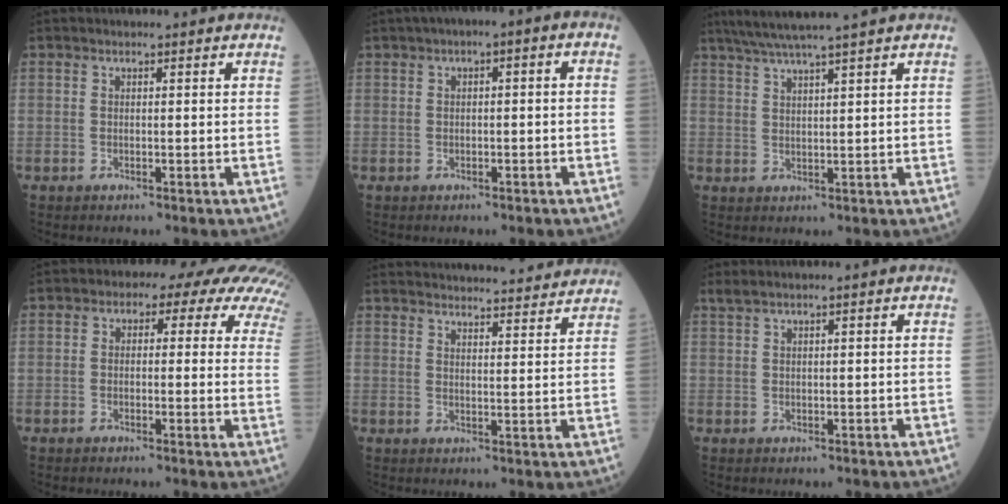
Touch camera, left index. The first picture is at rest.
{"total": 3.1, "force": [0.4, 1.0, 2.9], "torque": [-0.043, 0.021, 0.000]}
{"total": 8.7, "force": [7.2, -1.0, 4.7], "torque": [-0.074, 0.024, 0.112]}
{"total": 11.5, "force": [8.2, 5.0, 6.3], "torque": [-0.065, 0.038, 0.066]}
{"total": 22.1, "force": [21.3, 2.8, 5.4], "torque": [-0.079, 0.008, 0.272]}
{"total": 1.6, "force": [1.3, -0.2, 0.8], "torque": [-0.021, 0.019, 0.032]}